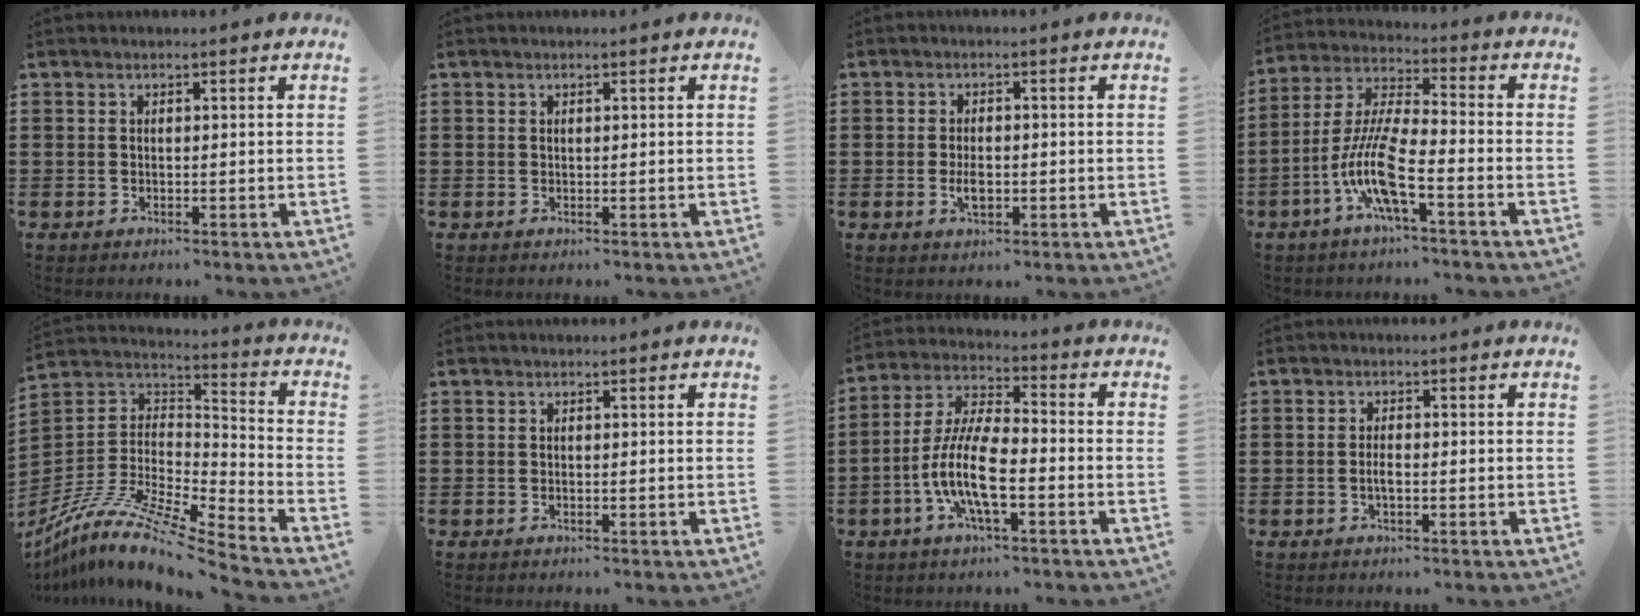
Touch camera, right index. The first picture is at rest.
{"total": 0.0}
{"total": 3.1, "force": [-0.6, 1.4, 2.7], "torque": [-0.056, -0.002, -0.013]}
{"total": 10.4, "force": [-5.0, 1.8, 8.9], "torque": [-0.203, -0.013, -0.101]}
{"total": 11.3, "force": [-9.0, 1.6, 6.7], "torque": [-0.152, -0.002, -0.182]}
{"total": 0.0}
{"total": 9.8, "force": [-3.5, 2.6, 8.8], "torque": [-0.210, -0.016, -0.073]}
{"total": 1.7, "force": [-0.5, 0.4, 1.6], "torque": [-0.032, -0.003, -0.009]}